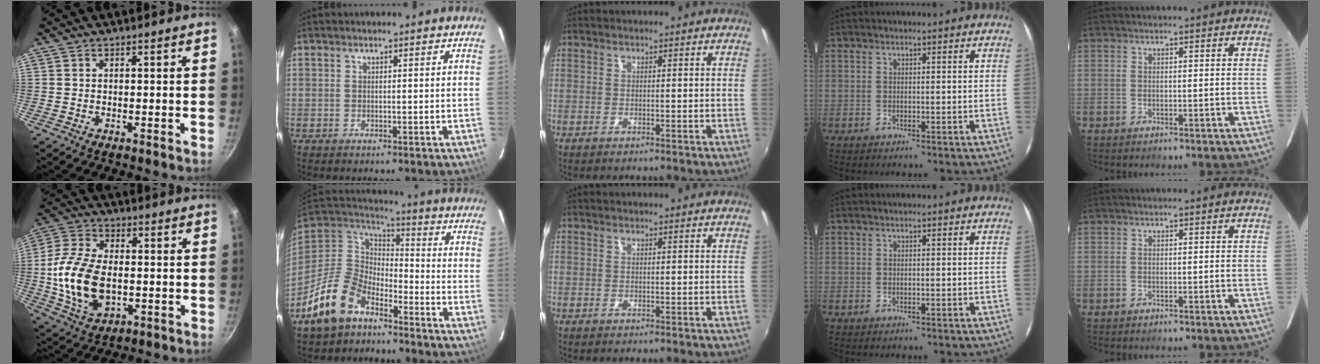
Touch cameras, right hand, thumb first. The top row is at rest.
{"thumb": {"total": 15.8, "force": [-1.4, 9.6, 12.4], "torque": [-0.238, 0.009, -0.026]}, "index": {"total": 15.4, "force": [-9.8, 8.6, 8.3], "torque": [-0.198, 0.008, -0.182]}}